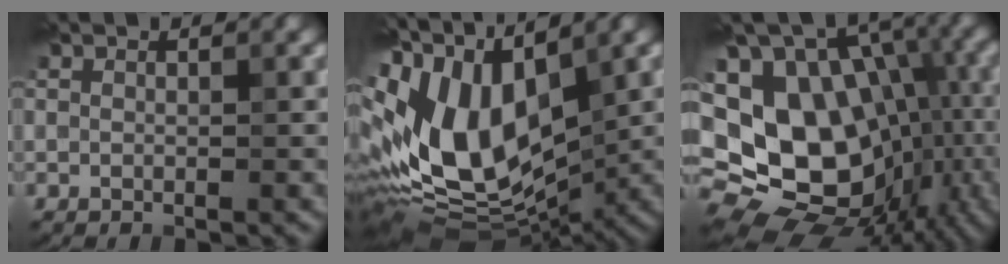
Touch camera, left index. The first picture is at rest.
{"total": 14.9, "force": [1.4, 8.7, 12.0], "torque": [-0.264, 0.004, 0.026]}
{"total": 17.7, "force": [-2.2, 13.2, 11.6], "torque": [-0.193, 0.003, -0.003]}